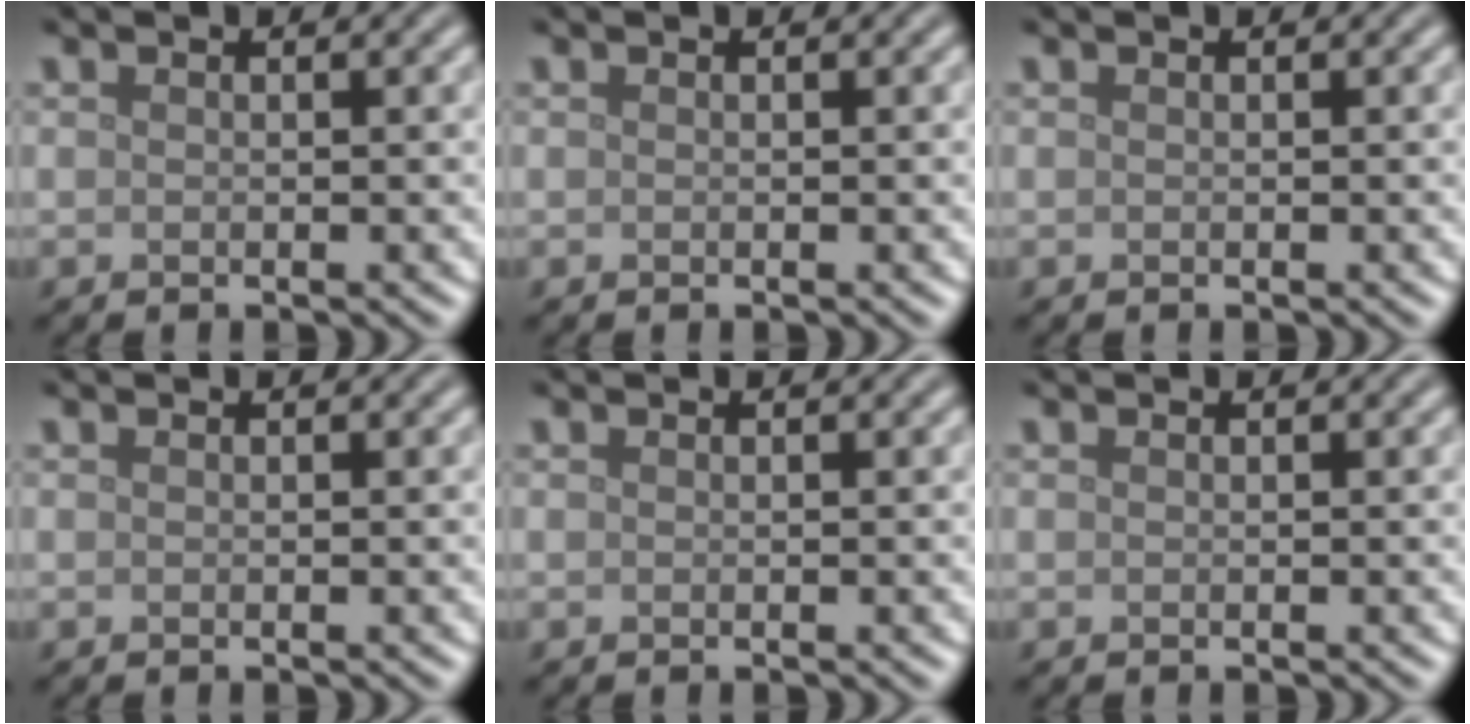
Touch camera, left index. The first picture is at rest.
{"total": 0.0}
{"total": 0.0}
{"total": 0.0}
{"total": 0.0}
{"total": 0.0}